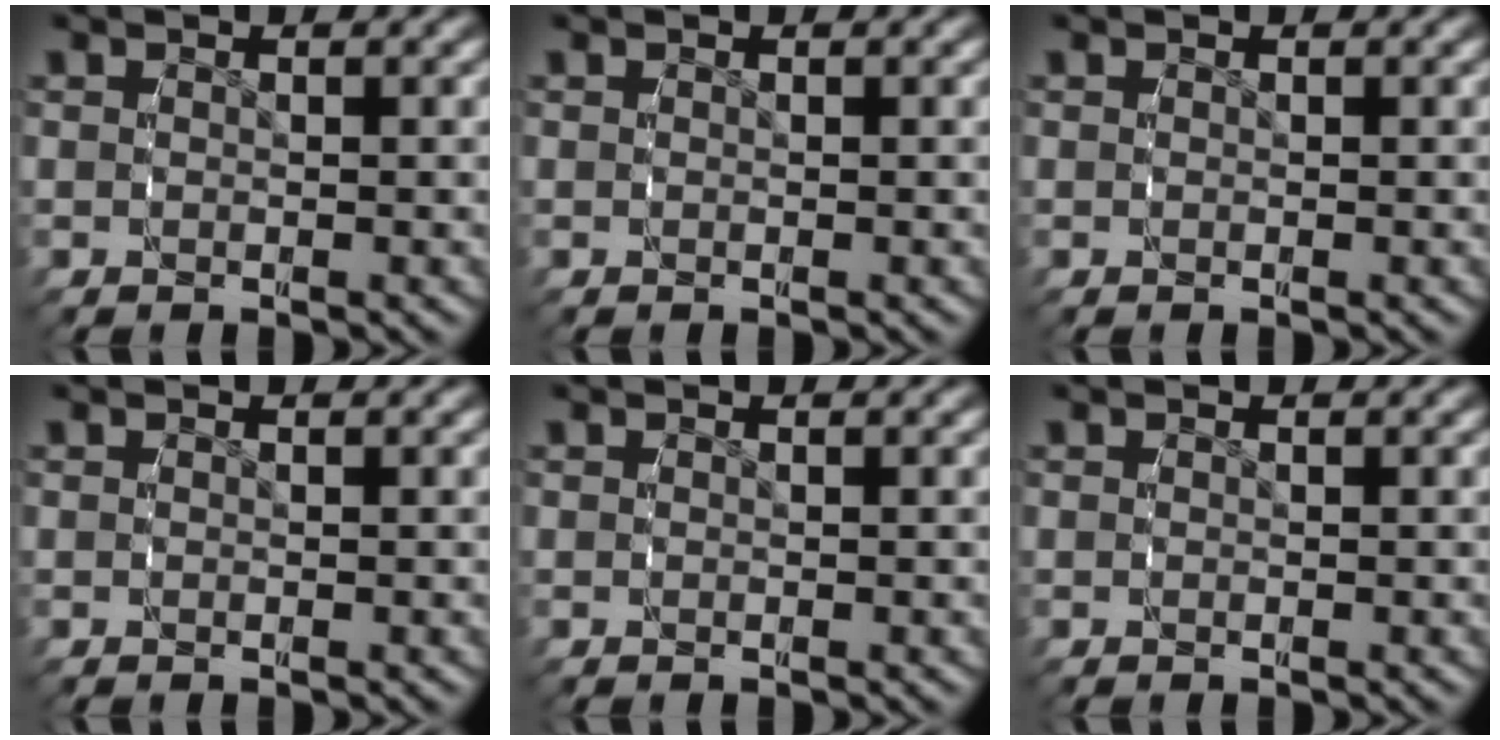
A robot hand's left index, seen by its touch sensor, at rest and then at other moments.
{"total": 0.0}
{"total": 0.0}
{"total": 0.0}
{"total": 0.0}
{"total": 0.0}